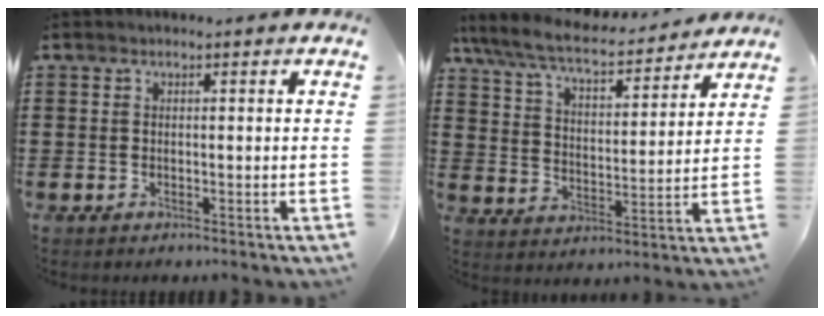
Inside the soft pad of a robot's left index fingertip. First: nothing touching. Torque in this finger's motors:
{"motor_torque": [2.14, 0.00, 0.47, 0.18]}